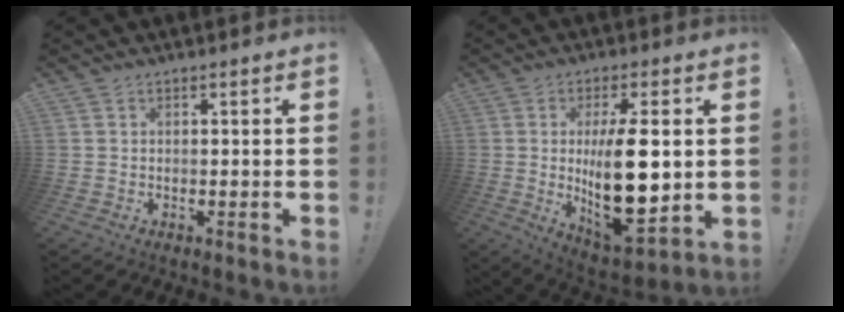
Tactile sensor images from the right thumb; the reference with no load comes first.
{"total": 18.7, "force": [0.8, 7.7, 17.0], "torque": [-0.288, -0.022, 0.015]}